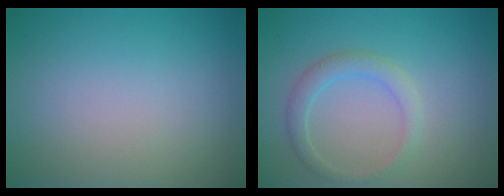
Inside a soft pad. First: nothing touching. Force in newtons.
{"total": 2.1, "press": 2.1, "slide": 0.1}